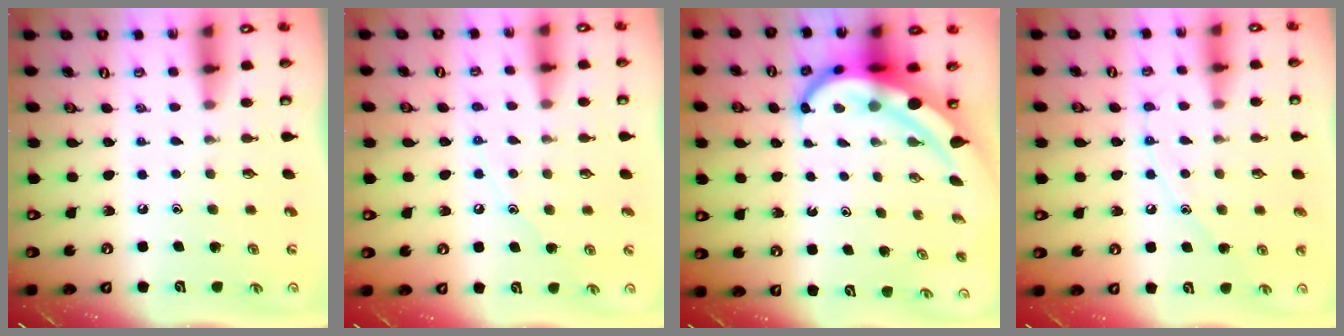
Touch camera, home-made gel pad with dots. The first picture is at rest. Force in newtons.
{"total": 6.9, "press": 6.9, "slide": 0.5}
{"total": 9.5, "press": 9.4, "slide": 1.5}
{"total": 8.0, "press": 7.9, "slide": 0.6}